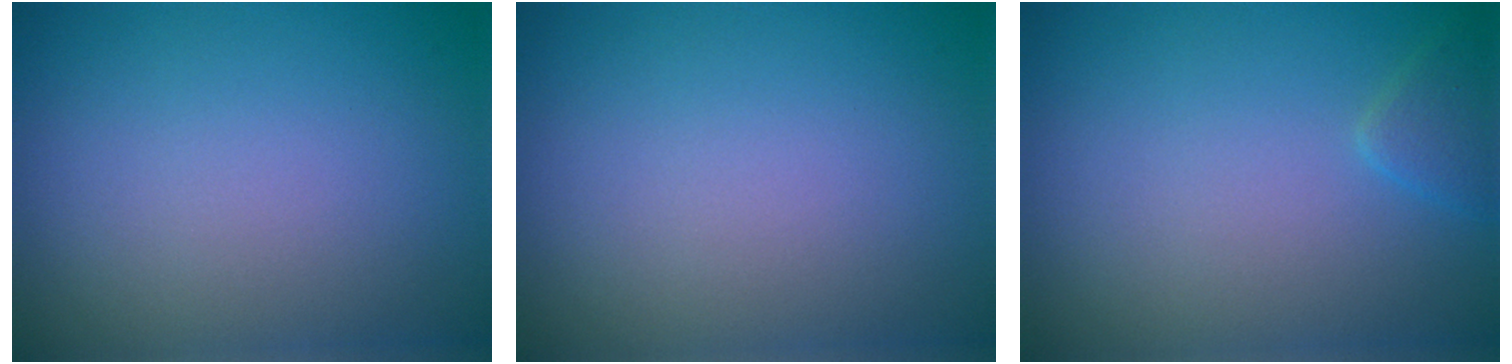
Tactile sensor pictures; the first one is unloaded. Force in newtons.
{"total": 0.0}
{"total": 1.4, "press": 1.4, "slide": 0.1}